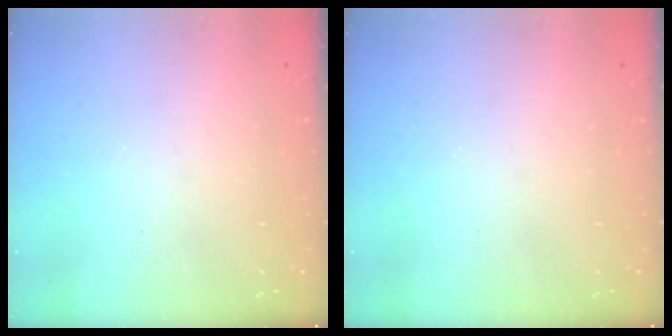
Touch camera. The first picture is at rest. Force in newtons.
{"total": 0.0}